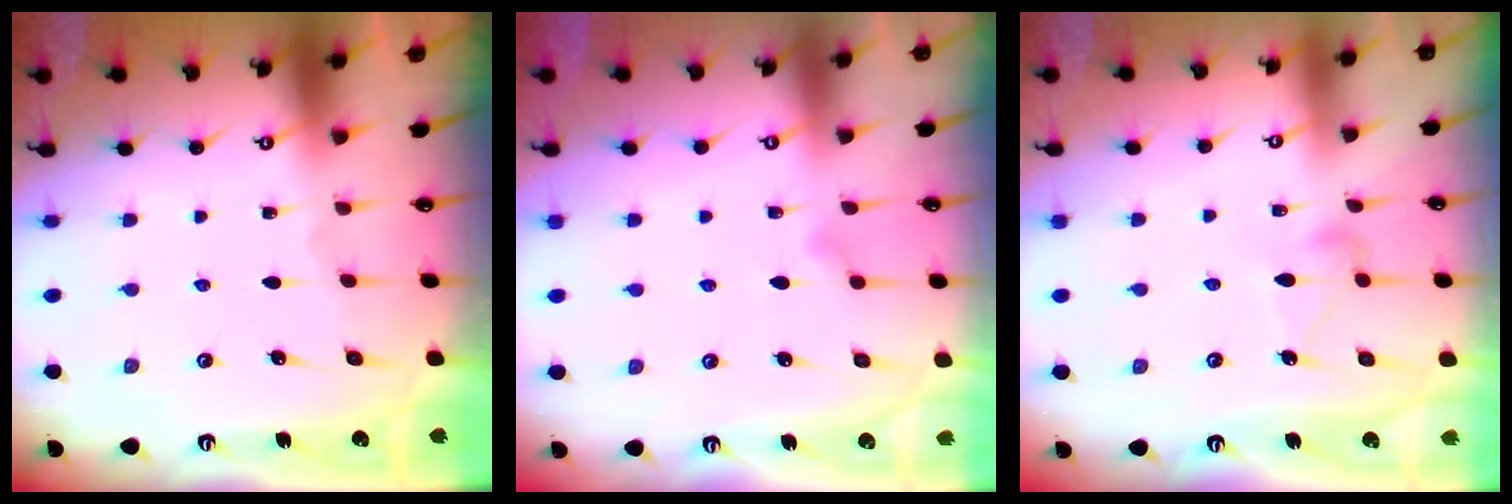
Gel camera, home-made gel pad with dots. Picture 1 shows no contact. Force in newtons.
{"total": 7.5, "press": 7.4, "slide": 1.1}
{"total": 7.2, "press": 7.2, "slide": 0.4}